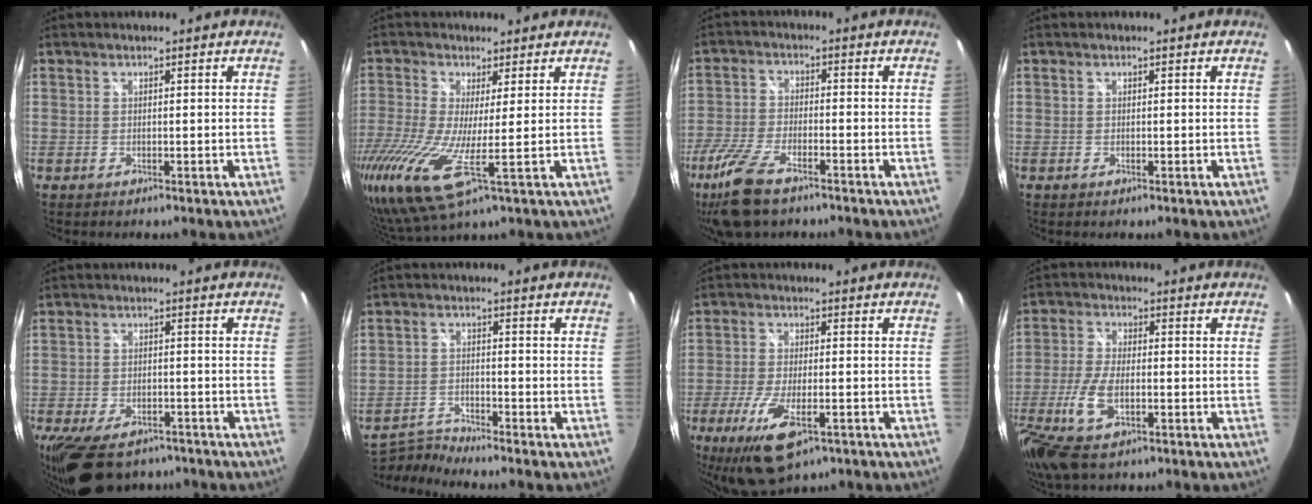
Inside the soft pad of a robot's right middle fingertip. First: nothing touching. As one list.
[{"total": 13.1, "force": [-2.7, 3.2, 12.4], "torque": [-0.270, -0.040, -0.055]}, {"total": 11.0, "force": [-7.4, 4.1, 7.0], "torque": [-0.171, -0.024, -0.149]}, {"total": 0.0}, {"total": 14.0, "force": [-9.8, 7.0, 7.1], "torque": [-0.163, -0.020, -0.154]}, {"total": 5.3, "force": [-5.3, -0.4, -0.1], "torque": [-0.018, 0.009, -0.112]}, {"total": 12.4, "force": [-6.5, 4.4, 9.6], "torque": [-0.208, -0.043, -0.113]}, {"total": 12.1, "force": [-4.9, 5.6, 9.6], "torque": [-0.209, -0.019, -0.093]}]